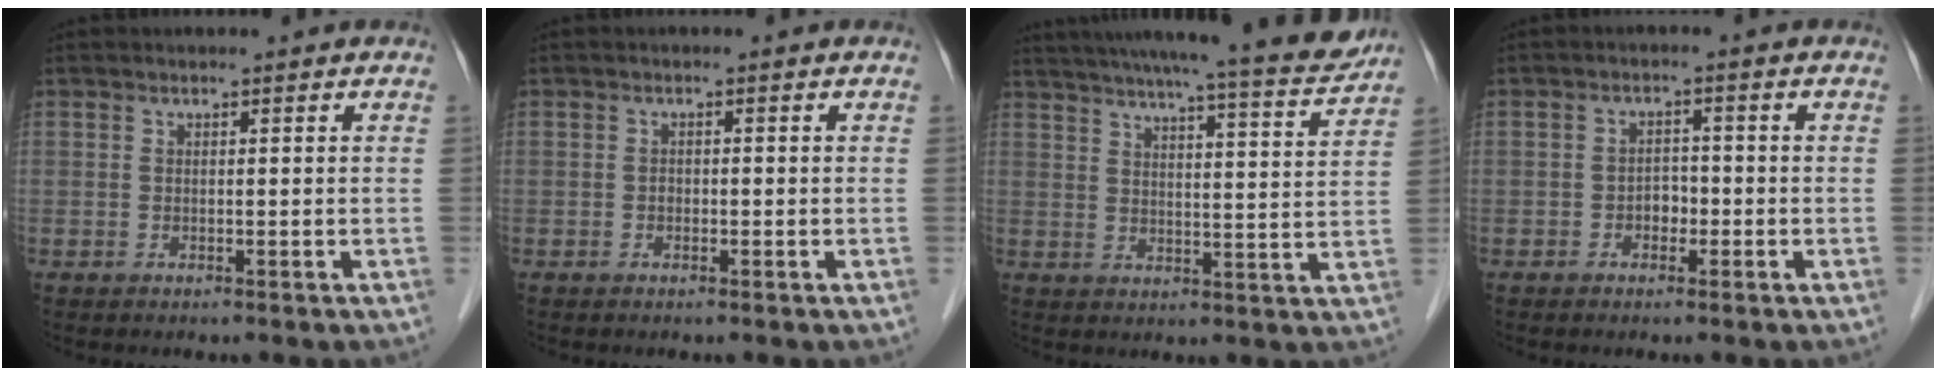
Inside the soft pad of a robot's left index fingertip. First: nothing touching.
{"total": 0.6, "force": [-0.2, 0.5, 0.3], "torque": [-0.004, 0.003, -0.006]}
{"total": 19.7, "force": [17.8, 0.3, 8.4], "torque": [-0.128, -0.023, 0.233]}
{"total": 2.2, "force": [-0.9, 1.5, 1.3], "torque": [-0.016, 0.007, -0.016]}